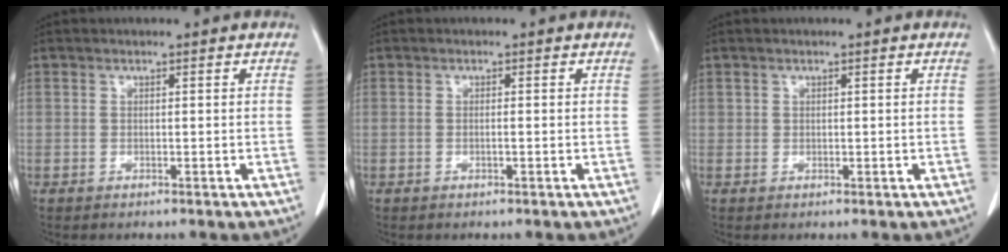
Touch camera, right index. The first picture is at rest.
{"total": 0.6, "force": [-0.1, 0.0, 0.6], "torque": [-0.012, 0.000, -0.001]}
{"total": 0.7, "force": [0.3, 0.6, 0.2], "torque": [0.003, 0.000, 0.004]}